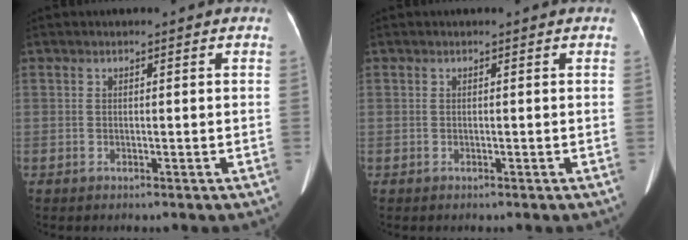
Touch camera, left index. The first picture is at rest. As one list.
[{"total": 0.0}]